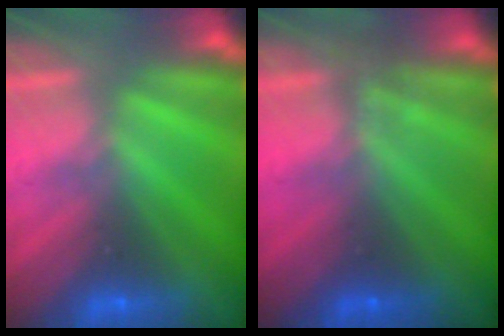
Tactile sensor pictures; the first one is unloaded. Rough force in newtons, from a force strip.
{"total": 1.1}